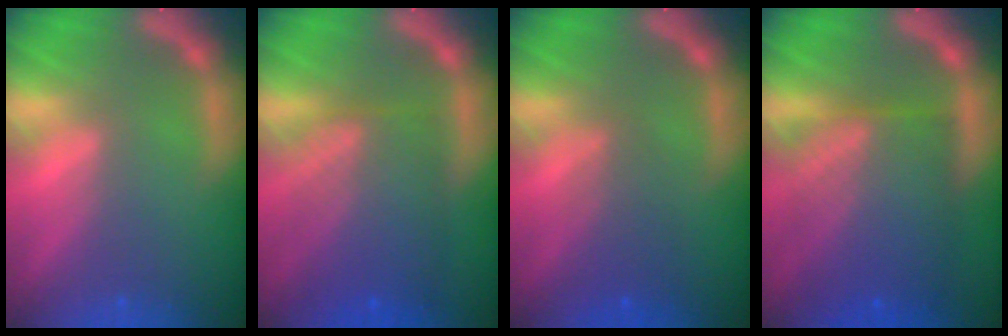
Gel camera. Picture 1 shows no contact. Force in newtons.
{"total": 8.1}
{"total": 3.0}
{"total": 10.1}